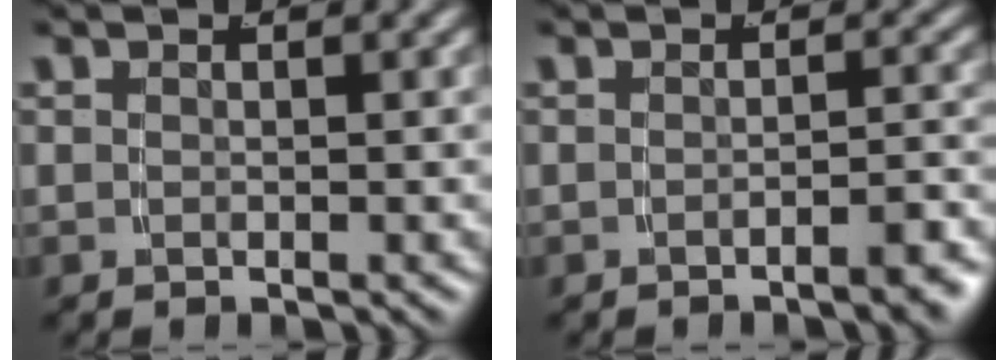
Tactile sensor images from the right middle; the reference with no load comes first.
{"total": 2.3, "force": [-1.9, -0.1, 1.3], "torque": [-0.011, 0.008, -0.036]}